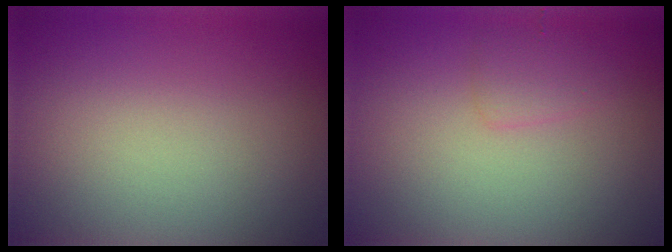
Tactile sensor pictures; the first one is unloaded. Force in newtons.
{"total": 1.3, "press": 1.3, "slide": 0.0}